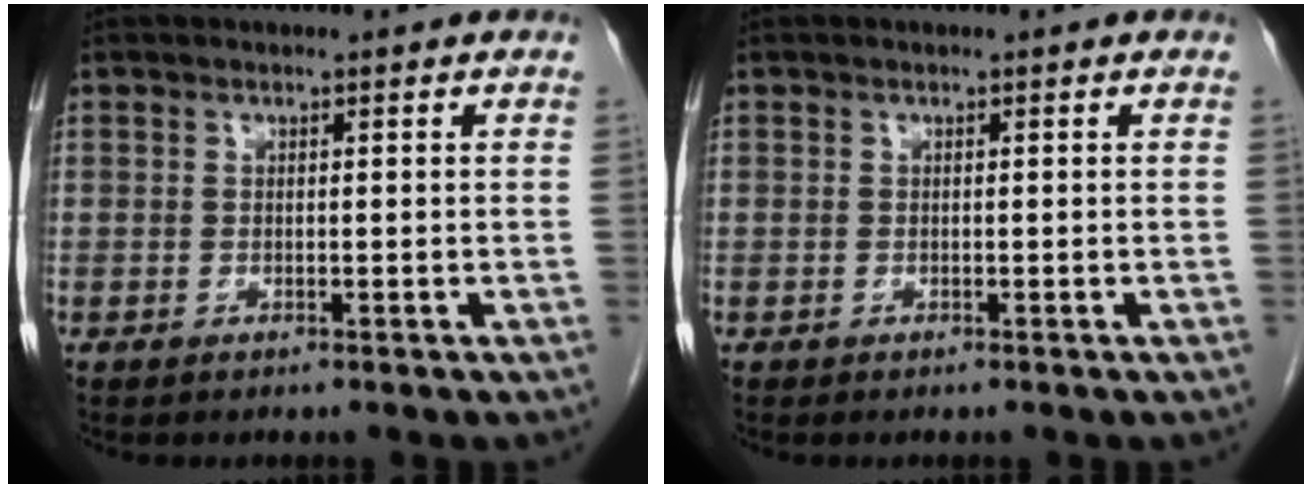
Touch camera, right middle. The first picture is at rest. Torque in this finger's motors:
{"motor_torque": [-0.33, -0.14, -0.01, -0.01]}